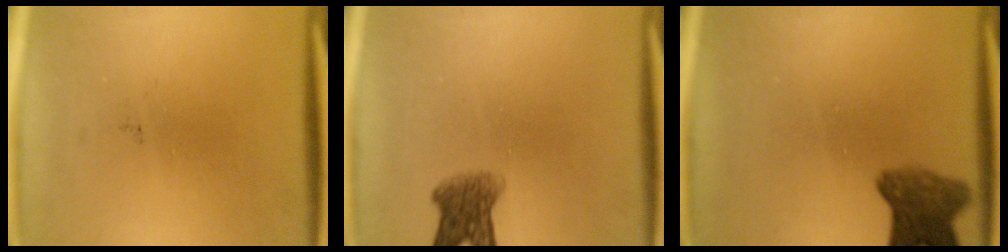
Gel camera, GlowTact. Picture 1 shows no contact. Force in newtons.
{"total": 4.7}
{"total": 6.2}